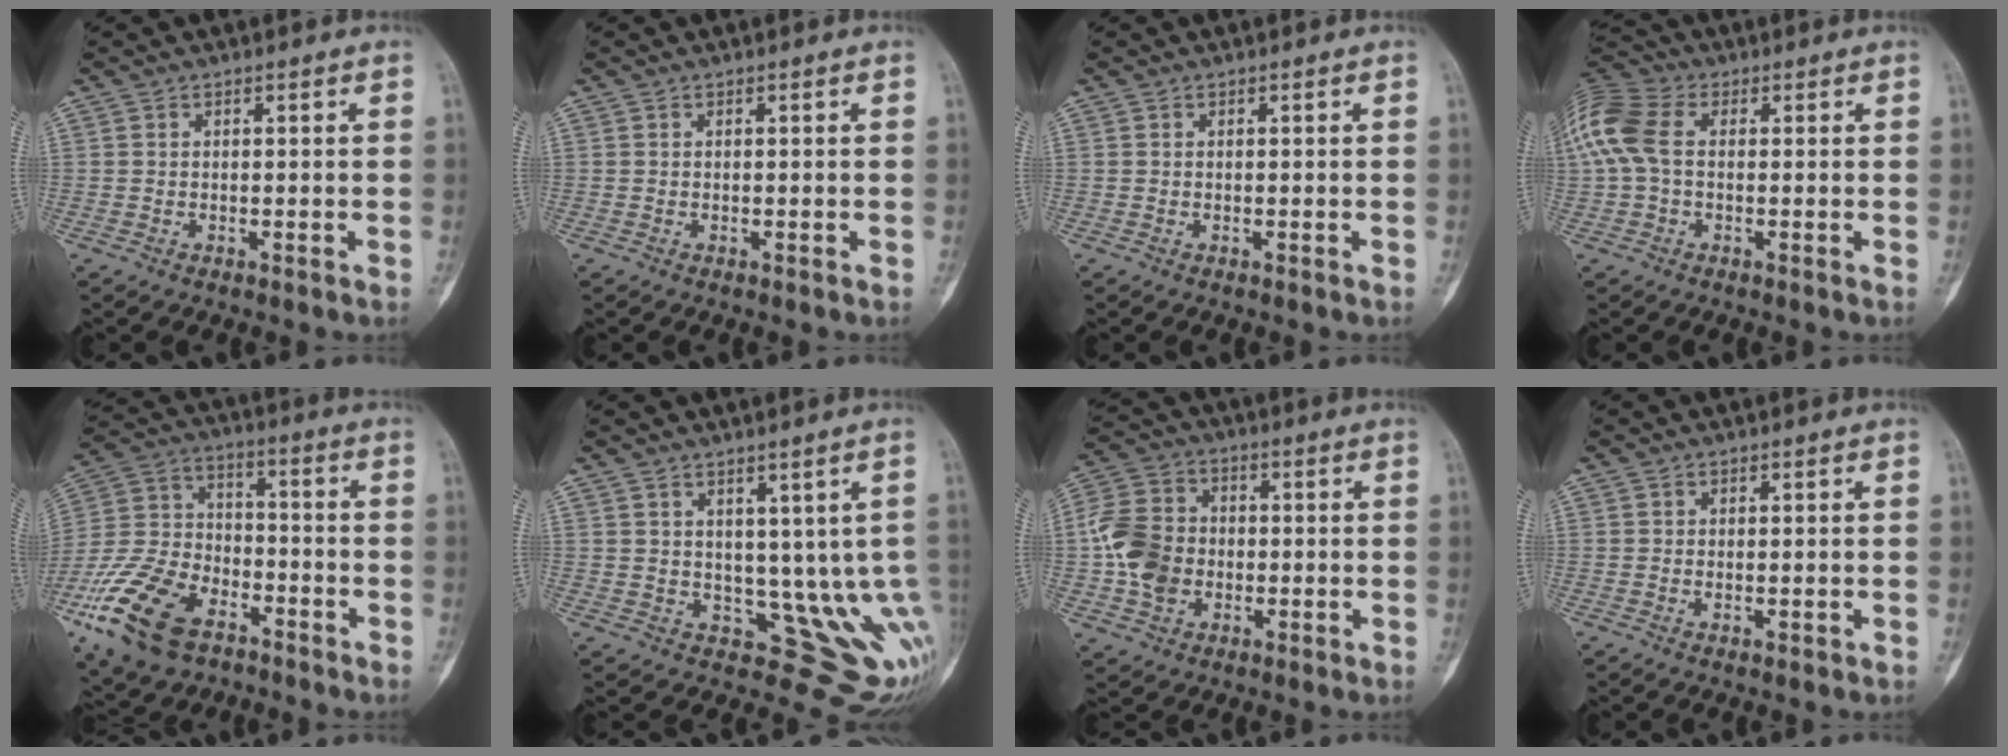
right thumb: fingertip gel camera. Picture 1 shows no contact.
{"total": 0.0}
{"total": 0.0}
{"total": 12.4, "force": [1.1, 8.0, 9.4], "torque": [-0.227, 0.028, 0.014]}
{"total": 19.3, "force": [-10.5, 11.1, 11.8], "torque": [-0.239, 0.045, -0.197]}
{"total": 10.9, "force": [2.0, 6.6, 8.4], "torque": [-0.072, -0.028, 0.051]}
{"total": 11.3, "force": [-1.3, 9.1, 6.7], "torque": [-0.118, 0.019, -0.030]}
{"total": 1.1, "force": [-0.1, 0.5, 0.9], "torque": [-0.015, -0.001, 0.000]}